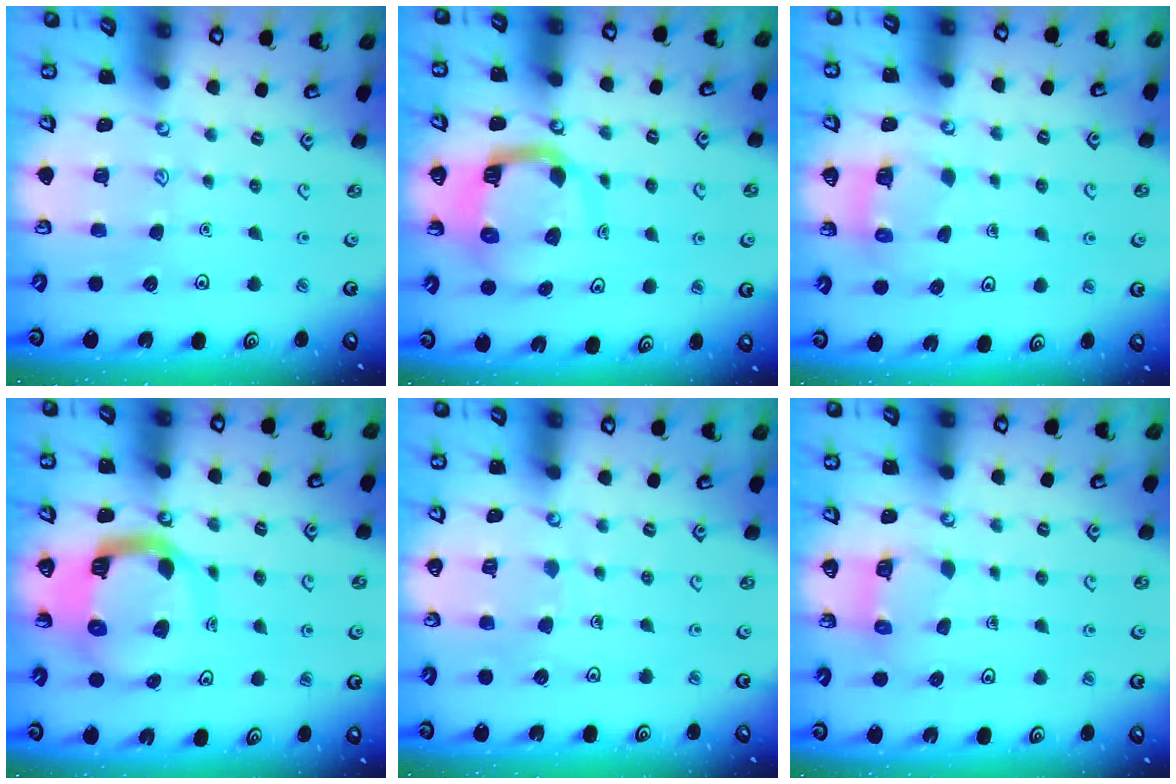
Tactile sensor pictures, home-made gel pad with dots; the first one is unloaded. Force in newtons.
{"total": 9.6, "press": 9.5, "slide": 1.4}
{"total": 3.8, "press": 3.8, "slide": 0.2}
{"total": 11.1, "press": 11.0, "slide": 1.5}
{"total": 4.6, "press": 4.6, "slide": 0.4}
{"total": 6.2, "press": 6.2, "slide": 0.3}